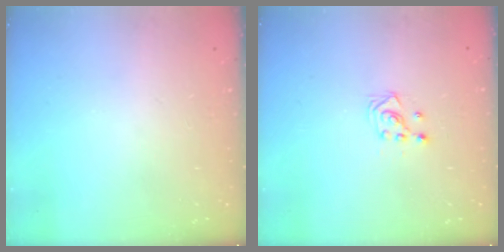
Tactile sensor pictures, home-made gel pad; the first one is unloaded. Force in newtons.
{"total": 2.9, "press": 2.9, "slide": 0.3}